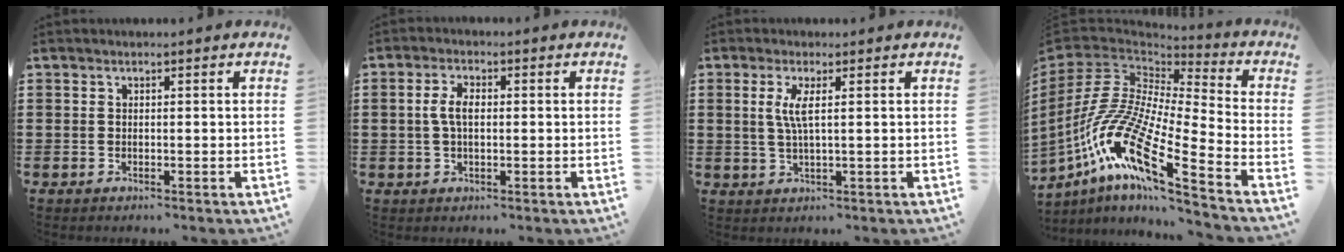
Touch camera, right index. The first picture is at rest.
{"total": 3.8, "force": [0.1, 1.9, 3.3], "torque": [-0.080, 0.002, -0.004]}
{"total": 3.6, "force": [0.7, 0.3, 3.5], "torque": [-0.077, -0.004, 0.007]}
{"total": 14.6, "force": [-8.0, 3.5, 11.6], "torque": [-0.273, -0.020, -0.167]}